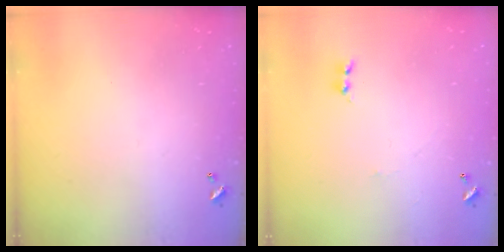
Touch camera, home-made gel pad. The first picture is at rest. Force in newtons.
{"total": 0.0}